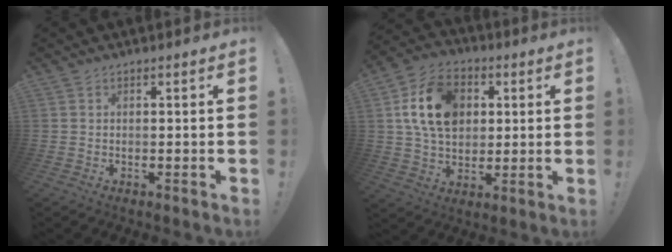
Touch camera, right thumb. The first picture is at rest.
{"total": 17.3, "force": [4.2, 12.8, 10.9], "torque": [-0.184, -0.006, 0.080]}